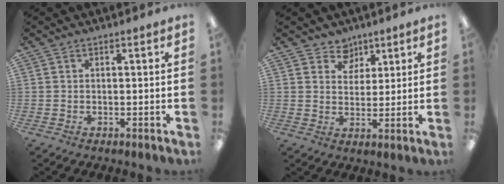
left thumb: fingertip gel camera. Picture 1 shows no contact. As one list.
[{"total": 5.6, "force": [3.8, 4.1, 0.3], "torque": [0.003, -0.025, 0.067]}]